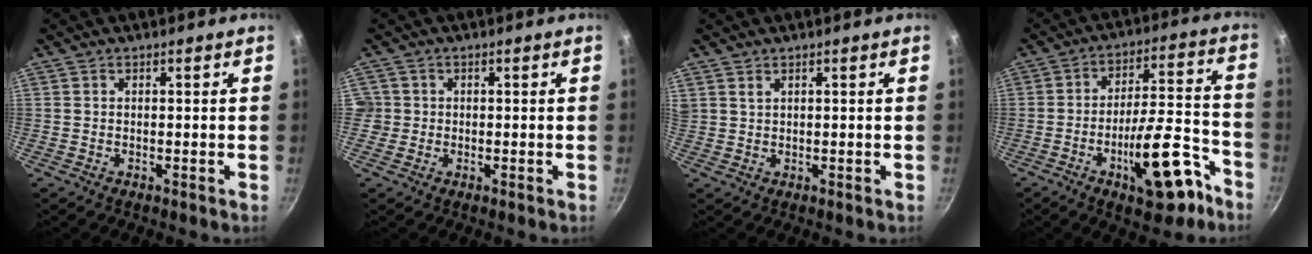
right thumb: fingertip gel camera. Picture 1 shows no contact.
{"total": 2.3, "force": [-0.2, 2.3, 0.3], "torque": [0.010, 0.008, -0.005]}
{"total": 1.2, "force": [0.9, 0.5, 0.6], "torque": [-0.010, -0.002, 0.020]}
{"total": 16.5, "force": [-8.3, 6.1, 12.9], "torque": [-0.154, 0.068, -0.115]}